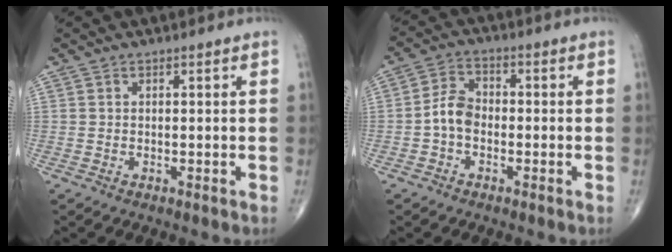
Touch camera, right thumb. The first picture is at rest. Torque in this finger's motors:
{"motor_torque": [0.62, 0.39, 0.78, -0.18, 0.03]}